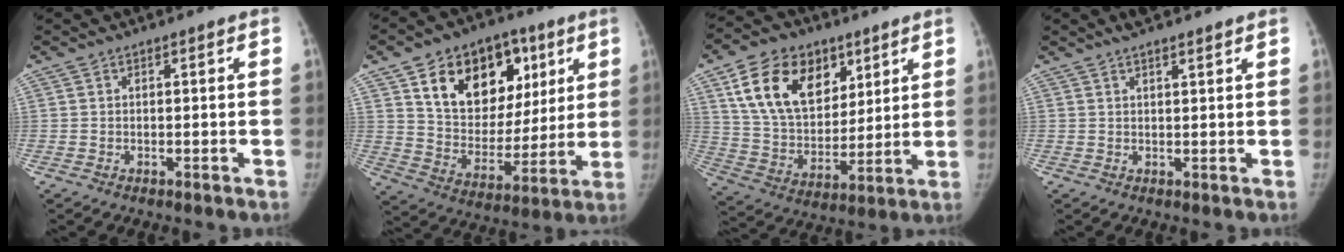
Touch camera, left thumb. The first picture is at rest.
{"total": 21.3, "force": [9.3, 14.7, 12.4], "torque": [-0.145, -0.020, 0.159]}
{"total": 19.9, "force": [9.3, 13.4, 11.5], "torque": [-0.174, -0.027, 0.172]}
{"total": 4.7, "force": [3.6, 1.0, 2.9], "torque": [-0.038, 0.003, 0.057]}